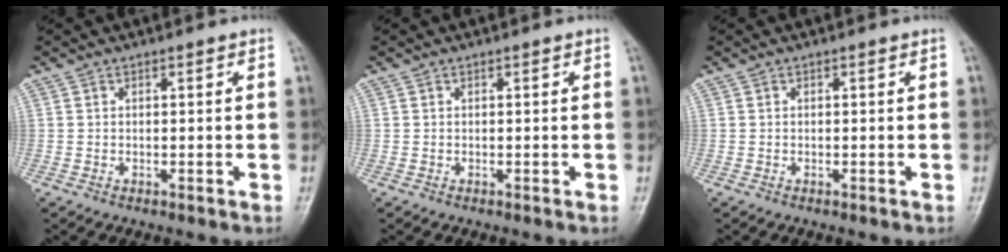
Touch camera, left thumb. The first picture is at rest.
{"total": 0.0}
{"total": 0.0}